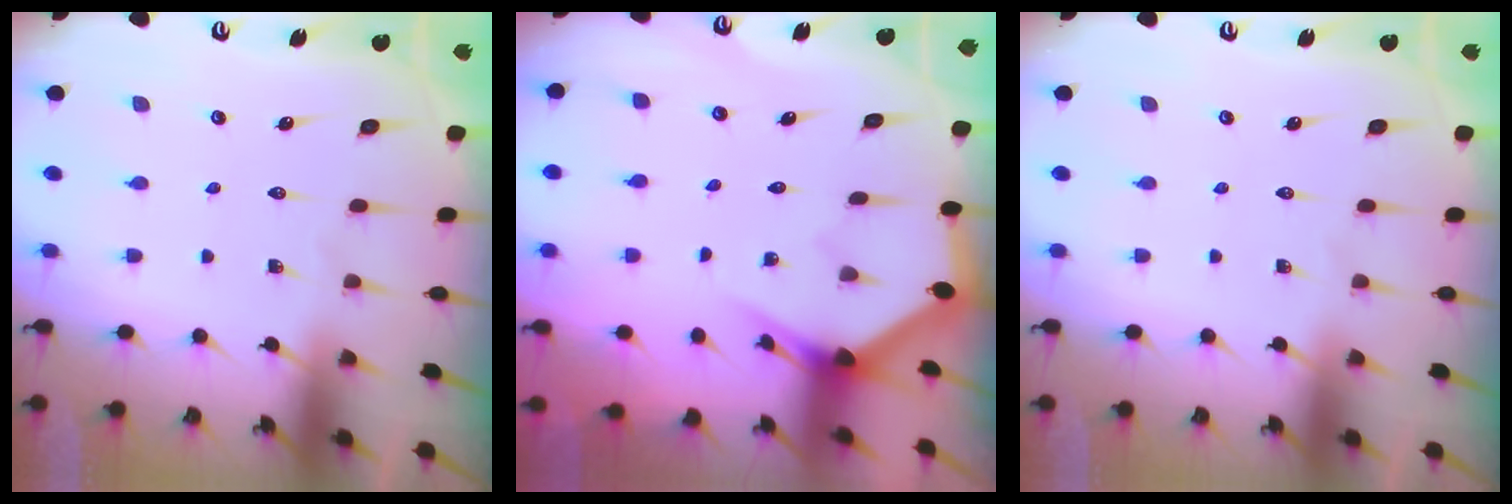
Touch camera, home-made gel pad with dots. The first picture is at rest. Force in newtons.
{"total": 3.0, "press": 3.0, "slide": 0.1}
{"total": 0.0}